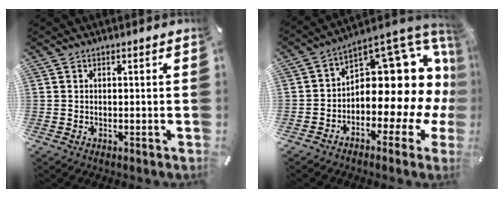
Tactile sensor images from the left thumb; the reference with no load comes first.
{"total": 15.8, "force": [3.3, 9.7, 12.1], "torque": [-0.135, -0.061, 0.060]}